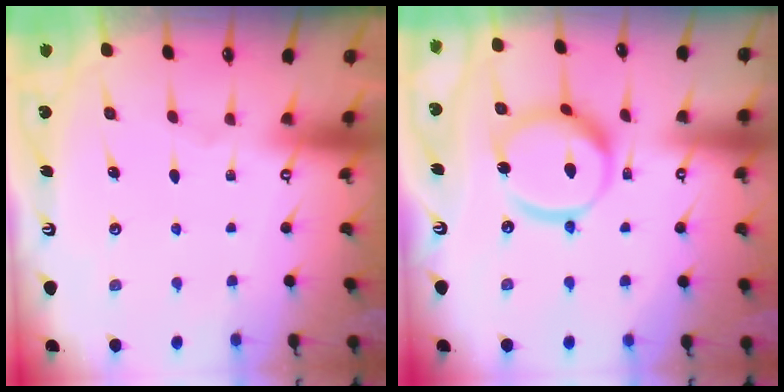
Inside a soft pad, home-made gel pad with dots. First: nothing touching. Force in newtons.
{"total": 13.6, "press": 13.6, "slide": 1.4}